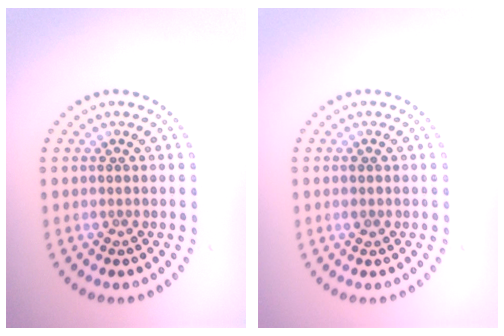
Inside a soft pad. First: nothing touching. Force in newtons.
{"total": 0.9, "press": 0.9, "slide": 0.1}